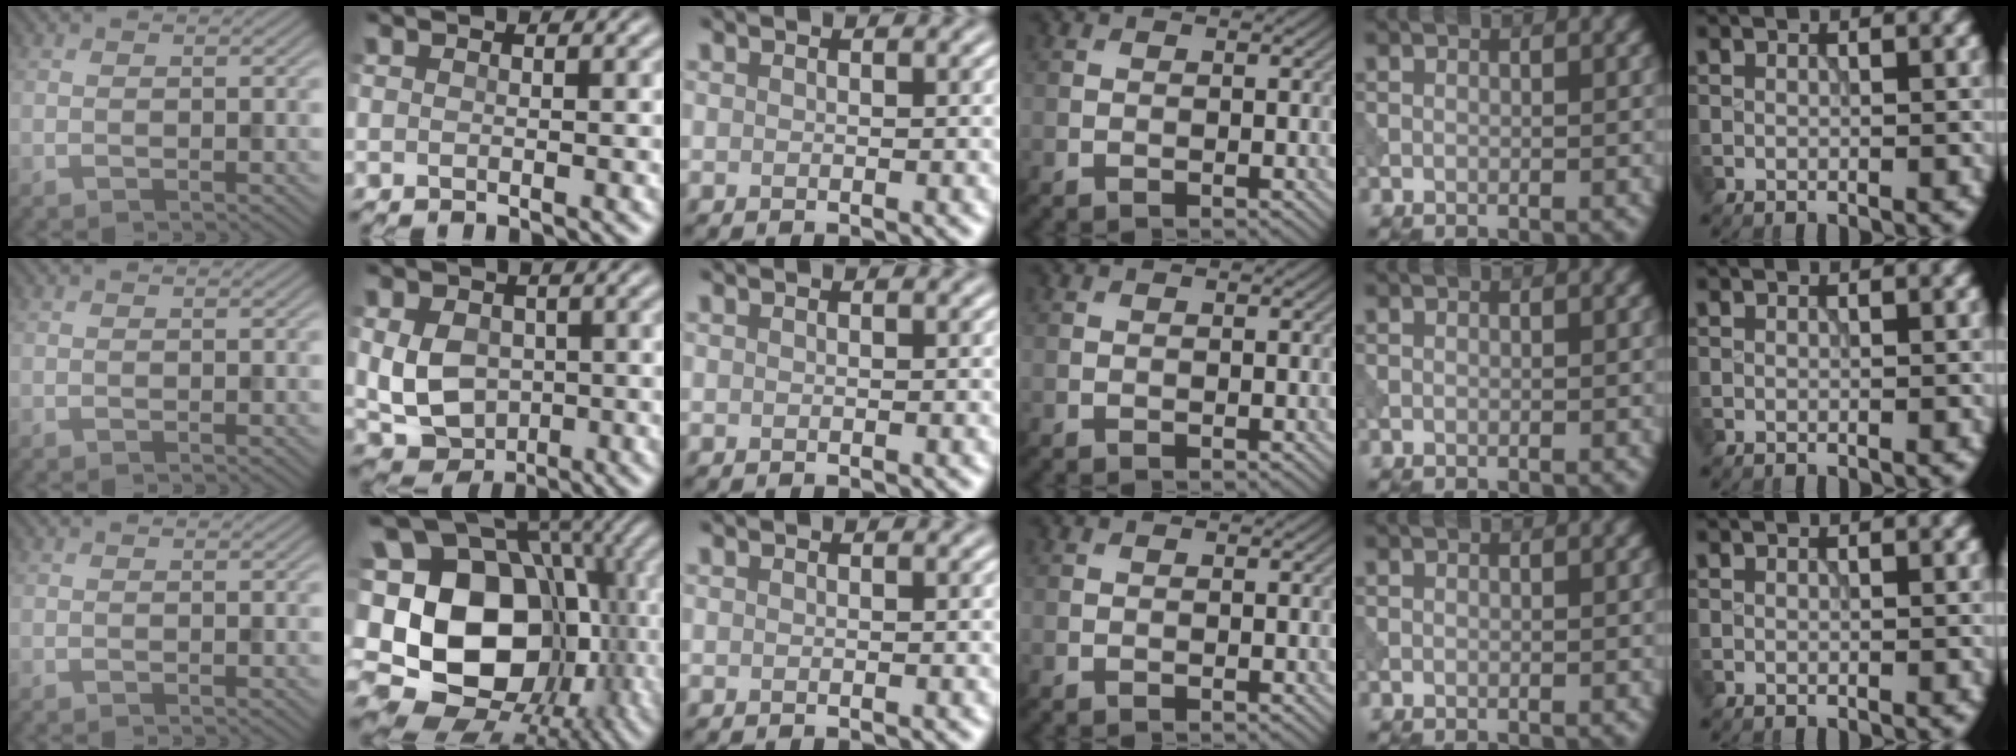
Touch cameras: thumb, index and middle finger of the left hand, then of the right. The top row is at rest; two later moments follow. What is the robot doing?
{"motion": "press", "object": "tv remote"}